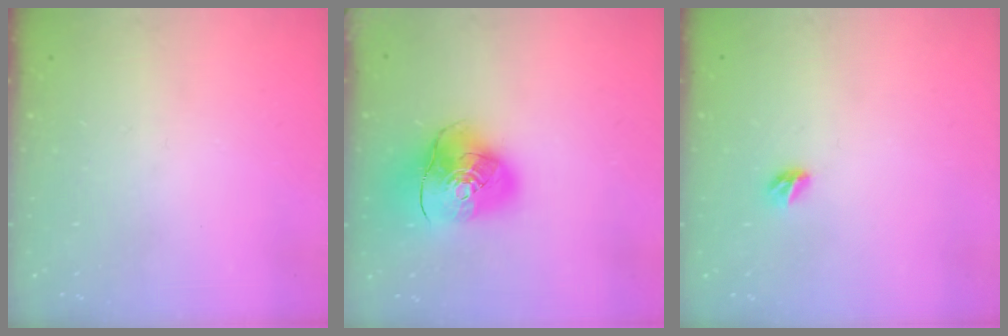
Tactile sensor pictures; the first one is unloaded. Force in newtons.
{"total": 15.1, "press": 14.9, "slide": 2.2}
{"total": 4.5, "press": 4.4, "slide": 0.9}